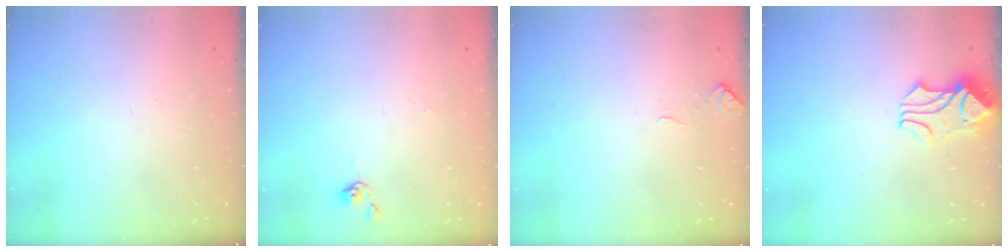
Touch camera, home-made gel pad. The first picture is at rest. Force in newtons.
{"total": 0.0}
{"total": 0.0}
{"total": 1.9, "press": 1.5, "slide": 1.2}